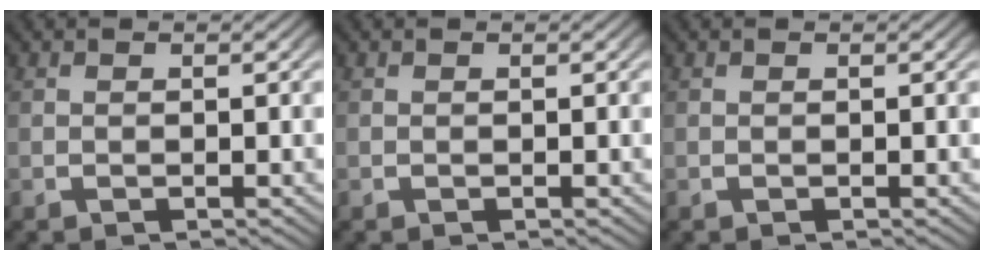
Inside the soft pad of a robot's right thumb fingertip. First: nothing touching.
{"total": 0.0}
{"total": 0.0}